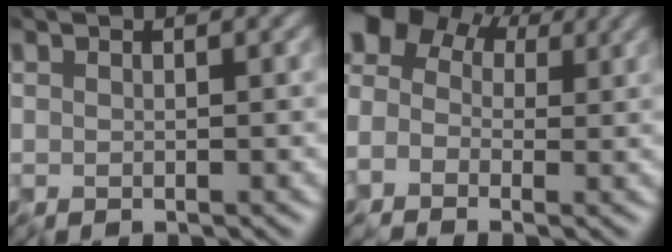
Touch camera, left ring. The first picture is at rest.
{"total": 5.8, "force": [0.8, 4.4, 3.7], "torque": [-0.059, 0.027, -0.011]}